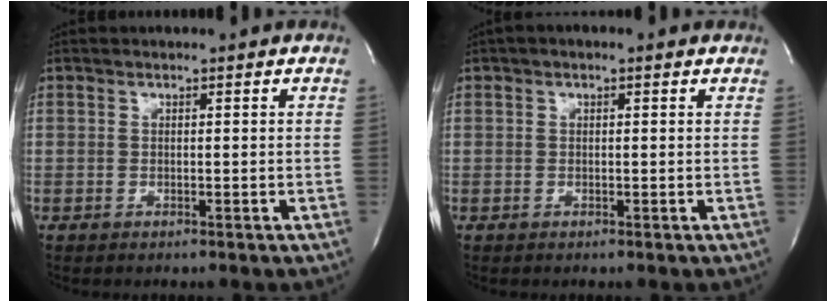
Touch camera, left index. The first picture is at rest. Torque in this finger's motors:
{"motor_torque": [0.82, -0.91, 0.40, 0.09]}